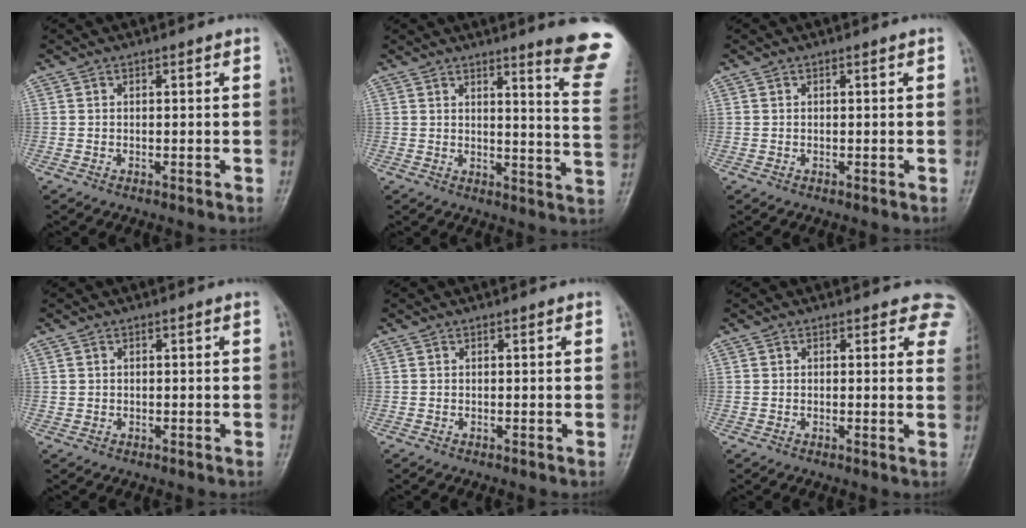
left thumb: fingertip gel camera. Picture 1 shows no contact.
{"total": 13.2, "force": [10.2, 0.1, 8.3], "torque": [-0.081, -0.092, 0.109]}
{"total": 0.0}
{"total": 0.9, "force": [0.1, 0.8, 0.2], "torque": [0.003, 0.003, 0.003]}
{"total": 0.0}
{"total": 4.9, "force": [3.2, 3.3, 1.8], "torque": [0.019, -0.010, 0.021]}